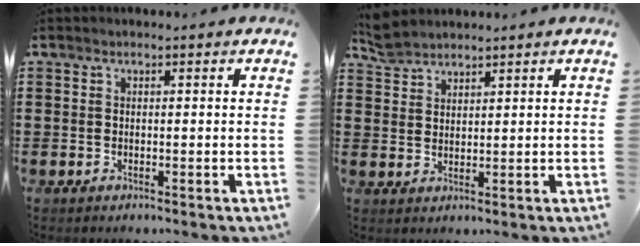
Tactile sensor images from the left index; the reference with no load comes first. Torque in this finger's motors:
{"motor_torque": [0.03, -0.03, 0.11, 0.00]}